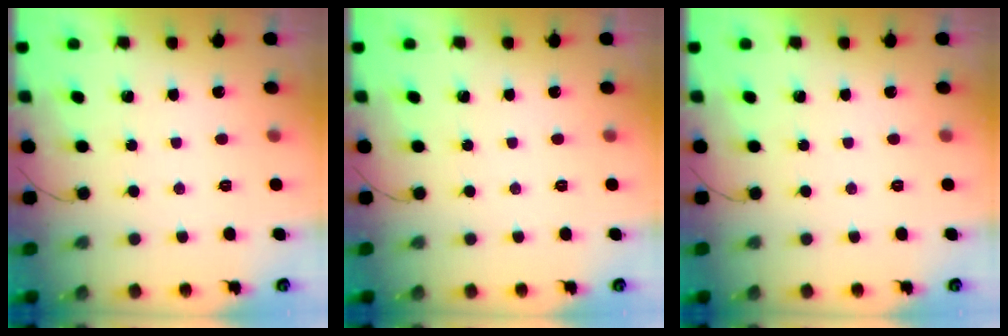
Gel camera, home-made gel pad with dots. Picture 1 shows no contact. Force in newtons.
{"total": 0.0}
{"total": 0.0}